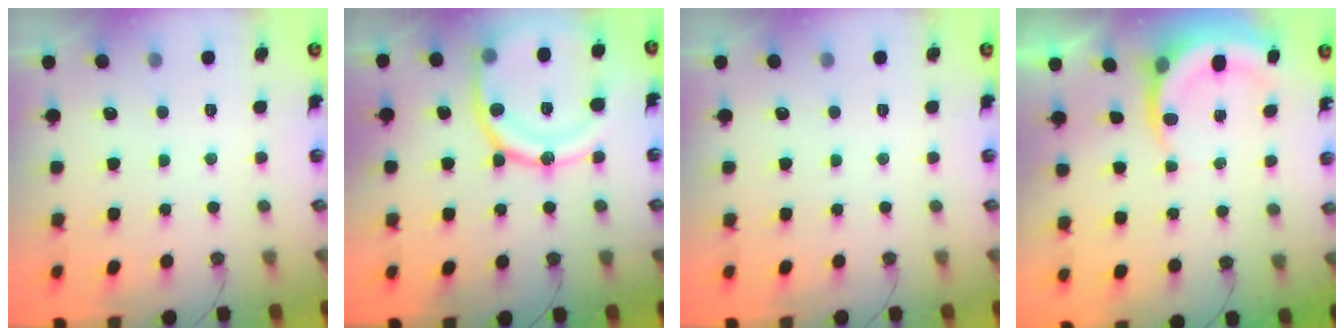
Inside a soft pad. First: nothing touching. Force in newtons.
{"total": 20.2, "press": 20.1, "slide": 2.4}
{"total": 0.0}
{"total": 6.1, "press": 6.0, "slide": 0.8}